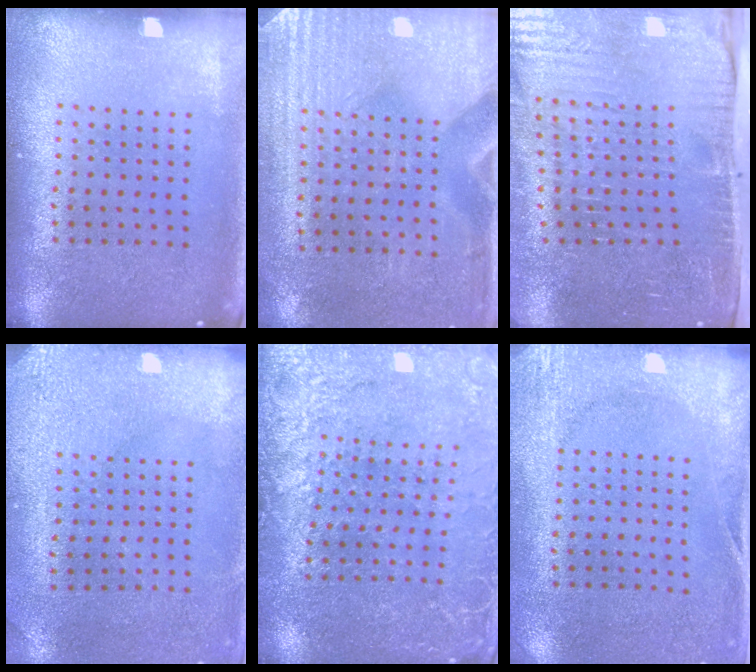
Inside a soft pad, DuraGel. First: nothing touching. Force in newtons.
{"total": 3.0, "press": 2.6, "slide": 1.5}
{"total": 4.9, "press": 4.2, "slide": 2.5}
{"total": 3.0, "press": 2.5, "slide": 1.7}
{"total": 2.9, "press": 2.8, "slide": 0.4}
{"total": 2.7, "press": 2.1, "slide": 1.7}